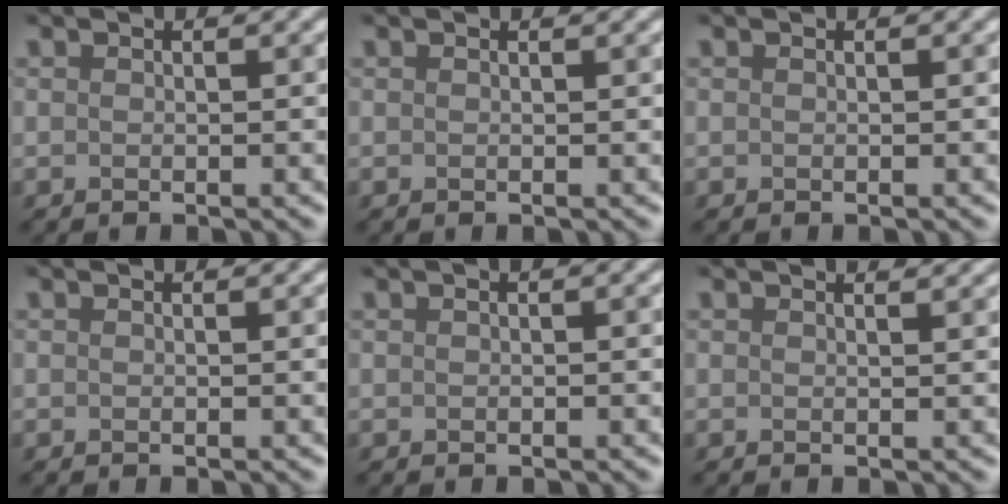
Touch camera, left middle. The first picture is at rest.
{"total": 0.0}
{"total": 0.0}
{"total": 0.0}
{"total": 1.5, "force": [0.6, 0.7, 1.2], "torque": [-0.005, 0.014, -0.006]}
{"total": 2.5, "force": [1.8, 1.2, 1.2], "torque": [0.000, 0.026, -0.005]}